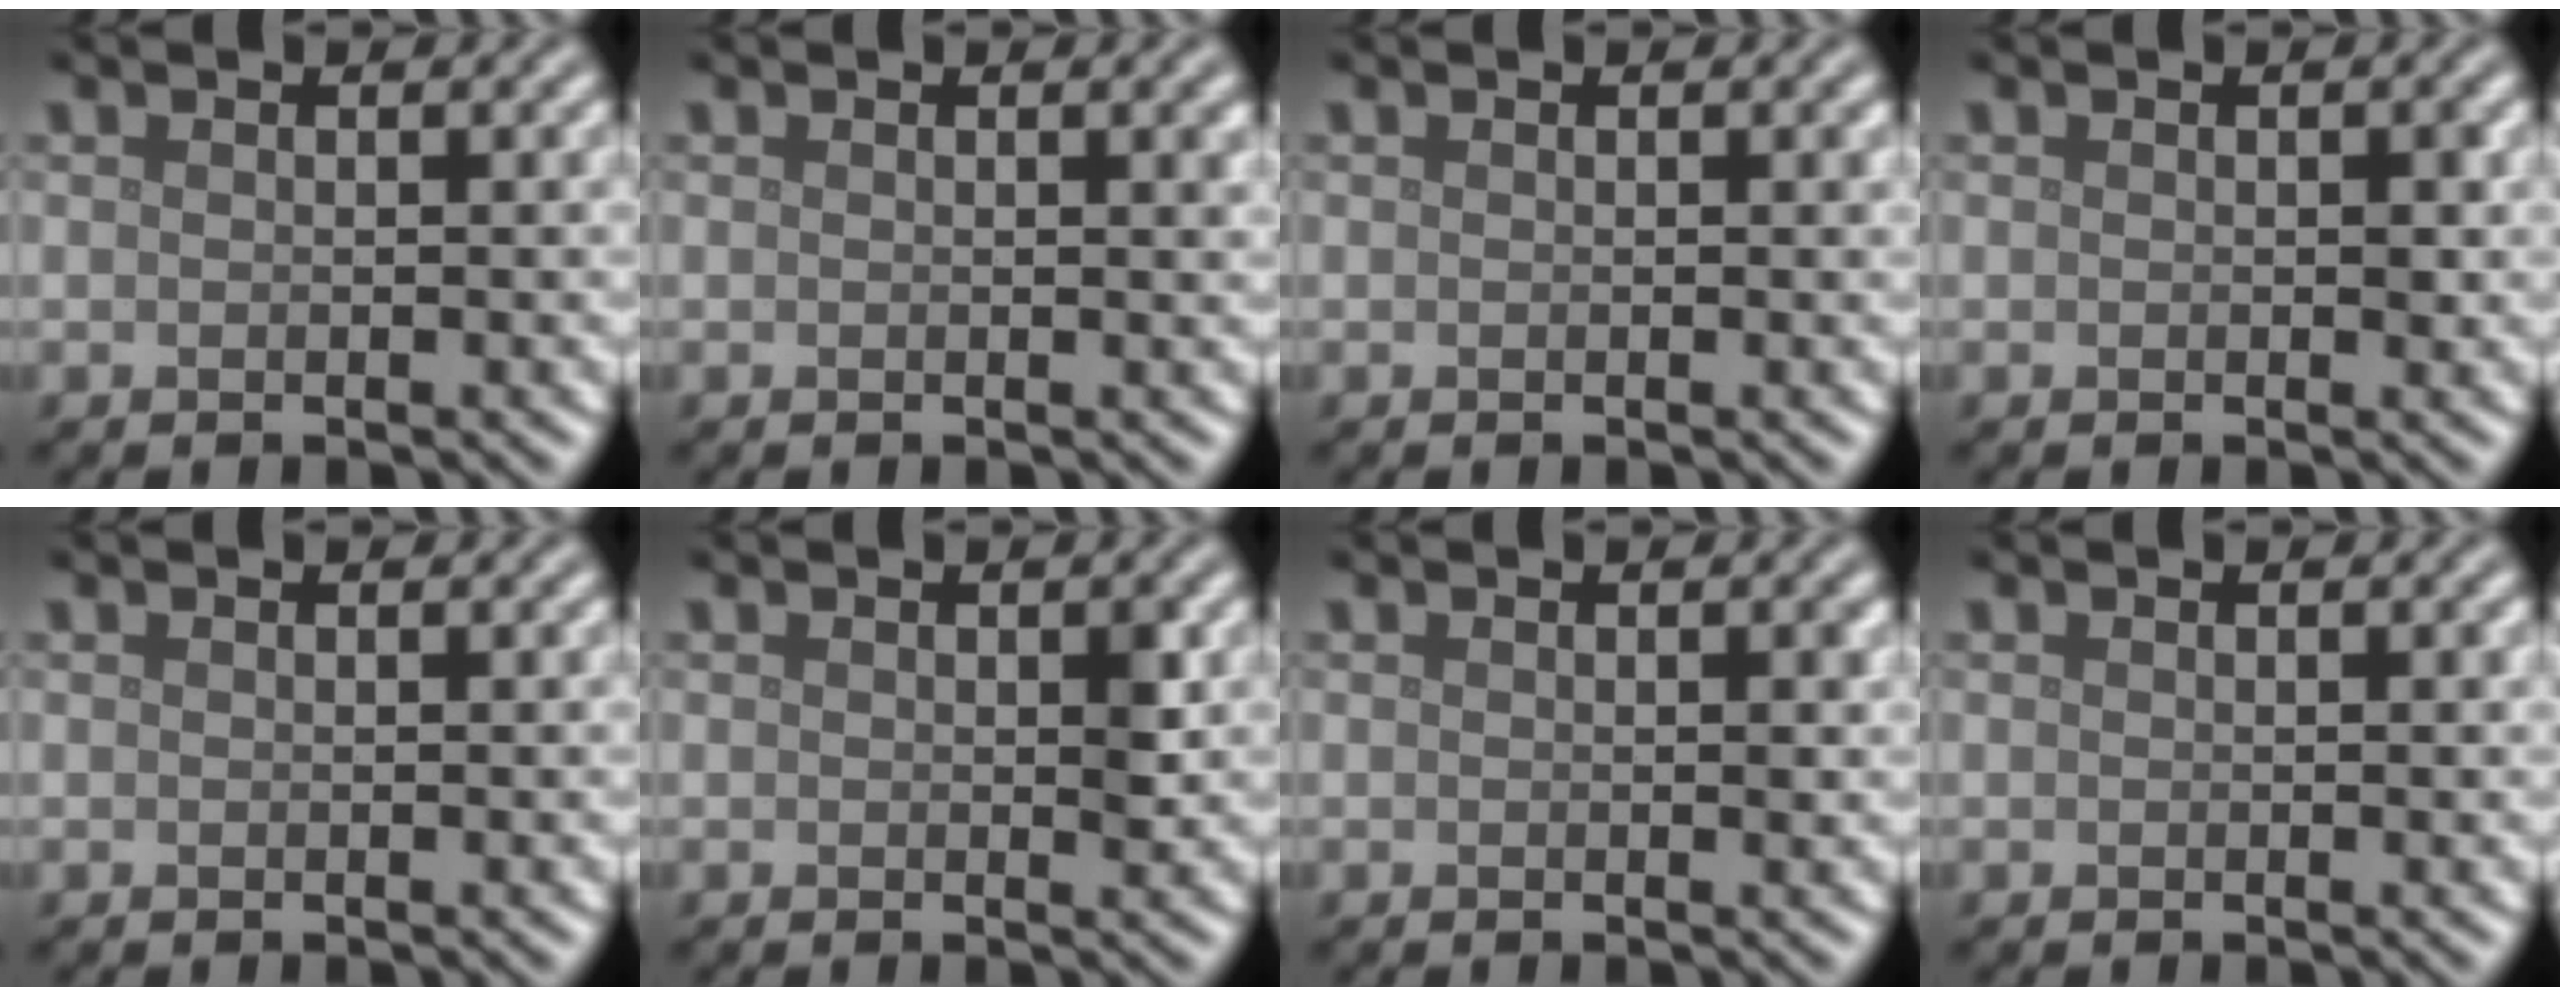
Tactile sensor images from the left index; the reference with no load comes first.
{"total": 0.6, "force": [0.2, 0.1, 0.5], "torque": [-0.004, 0.000, 0.003]}
{"total": 0.0}
{"total": 0.8, "force": [0.0, 0.5, 0.6], "torque": [-0.005, -0.003, 0.000]}
{"total": 0.0}
{"total": 1.1, "force": [0.1, 0.5, 0.9], "torque": [-0.008, -0.004, 0.000]}
{"total": 0.5, "force": [0.0, 0.2, 0.5], "torque": [-0.005, -0.002, 0.000]}
{"total": 0.0}